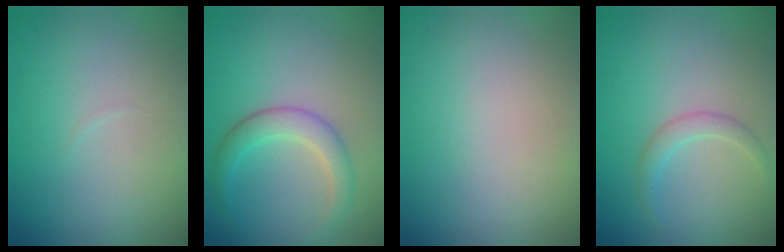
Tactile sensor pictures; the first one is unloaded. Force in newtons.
{"total": 2.8, "press": 2.8, "slide": 0.2}
{"total": 0.0}
{"total": 1.5, "press": 1.5, "slide": 0.1}